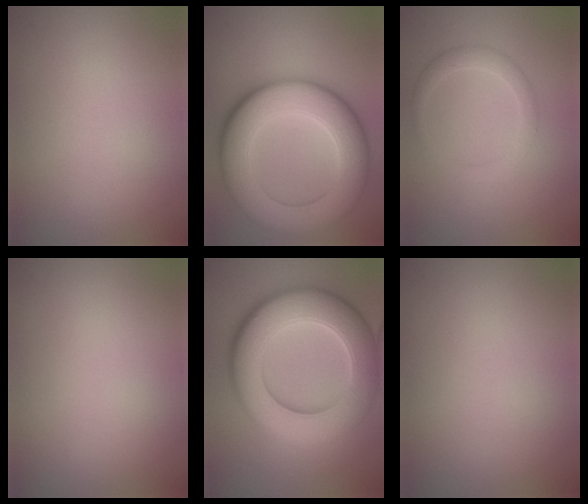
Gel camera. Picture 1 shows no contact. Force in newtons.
{"total": 11.3, "press": 11.3, "slide": 0.3}
{"total": 1.9, "press": 1.9, "slide": 0.2}
{"total": 0.0}
{"total": 11.7, "press": 11.7, "slide": 0.9}
{"total": 0.0}